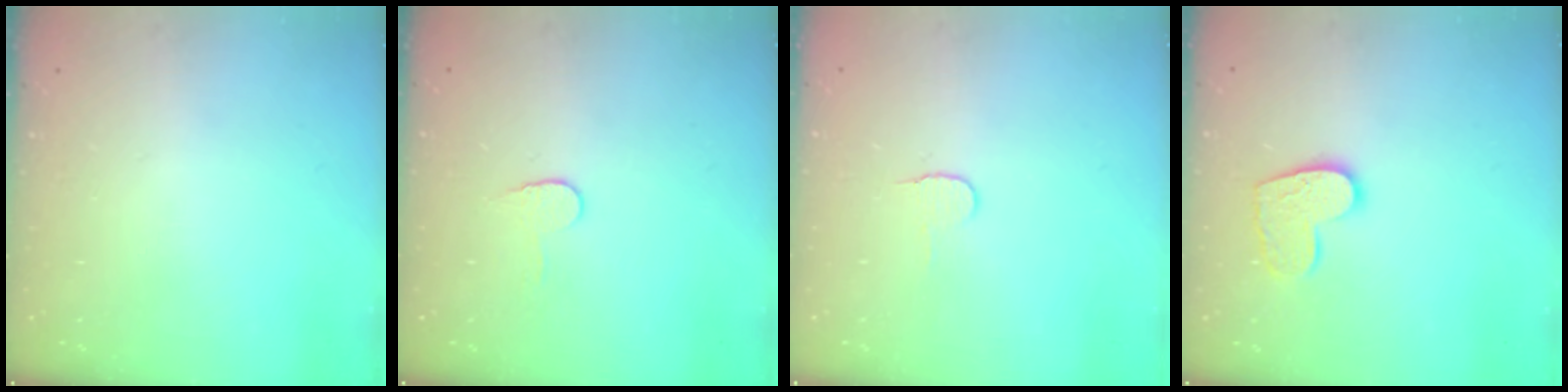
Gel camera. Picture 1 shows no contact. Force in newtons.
{"total": 5.3, "press": 5.3, "slide": 0.5}
{"total": 4.9, "press": 4.9, "slide": 0.5}
{"total": 11.3, "press": 11.2, "slide": 0.7}